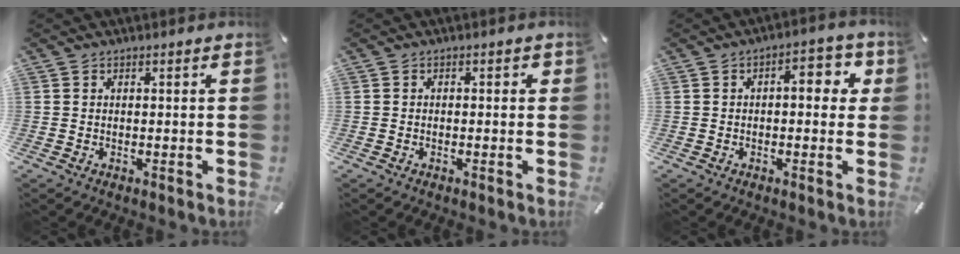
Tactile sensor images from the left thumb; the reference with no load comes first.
{"total": 1.0, "force": [-0.7, 0.7, 0.4], "torque": [-0.008, 0.004, -0.015]}
{"total": 6.9, "force": [0.6, 3.5, 5.9], "torque": [-0.077, 0.005, -0.002]}